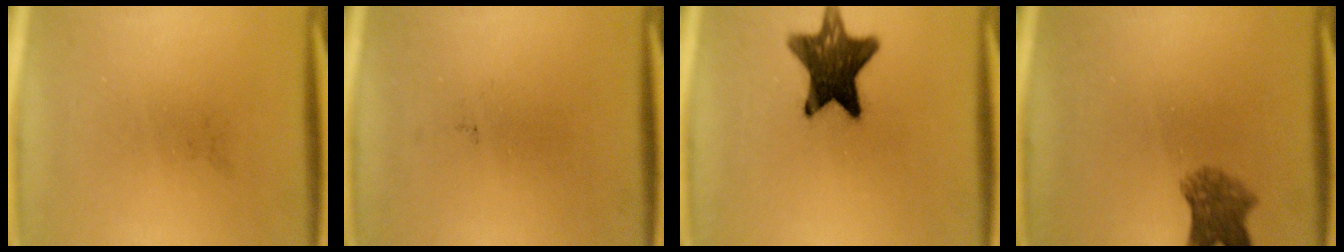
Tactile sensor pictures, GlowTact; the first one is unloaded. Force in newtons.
{"total": 0.0}
{"total": 13.0}
{"total": 5.3}